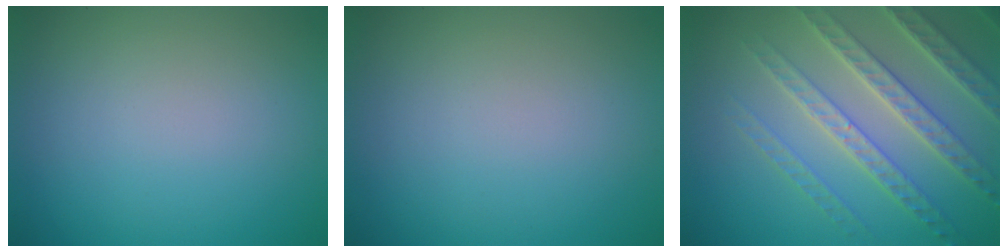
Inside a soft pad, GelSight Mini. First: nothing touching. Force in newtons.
{"total": 0.0}
{"total": 6.2, "press": 5.0, "slide": 3.8}